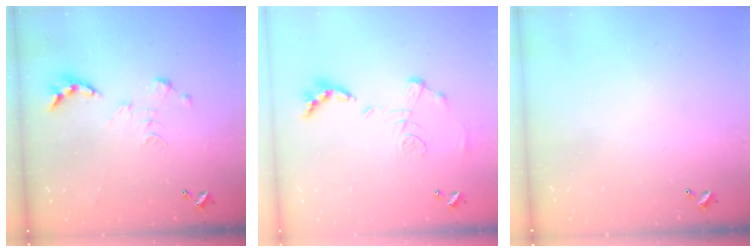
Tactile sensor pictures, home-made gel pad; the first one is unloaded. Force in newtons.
{"total": 1.2, "press": 0.4, "slide": 1.1}
{"total": 0.0}